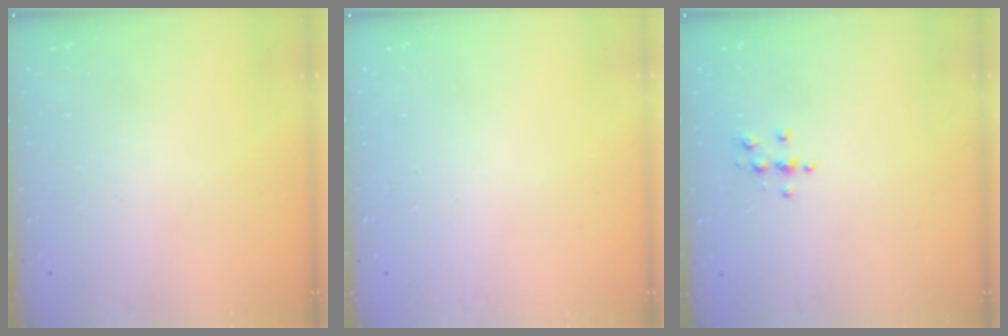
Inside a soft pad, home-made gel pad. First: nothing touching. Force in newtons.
{"total": 0.0}
{"total": 3.9, "press": 3.8, "slide": 0.4}